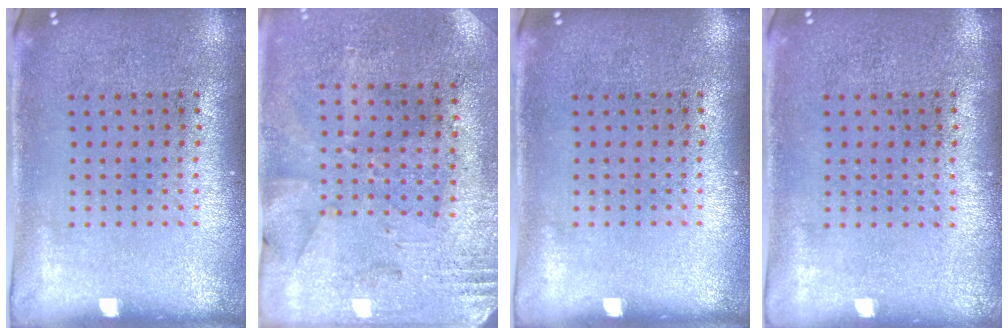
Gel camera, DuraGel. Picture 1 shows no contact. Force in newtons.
{"total": 2.7, "press": 2.3, "slide": 1.5}
{"total": 0.0}
{"total": 0.0}